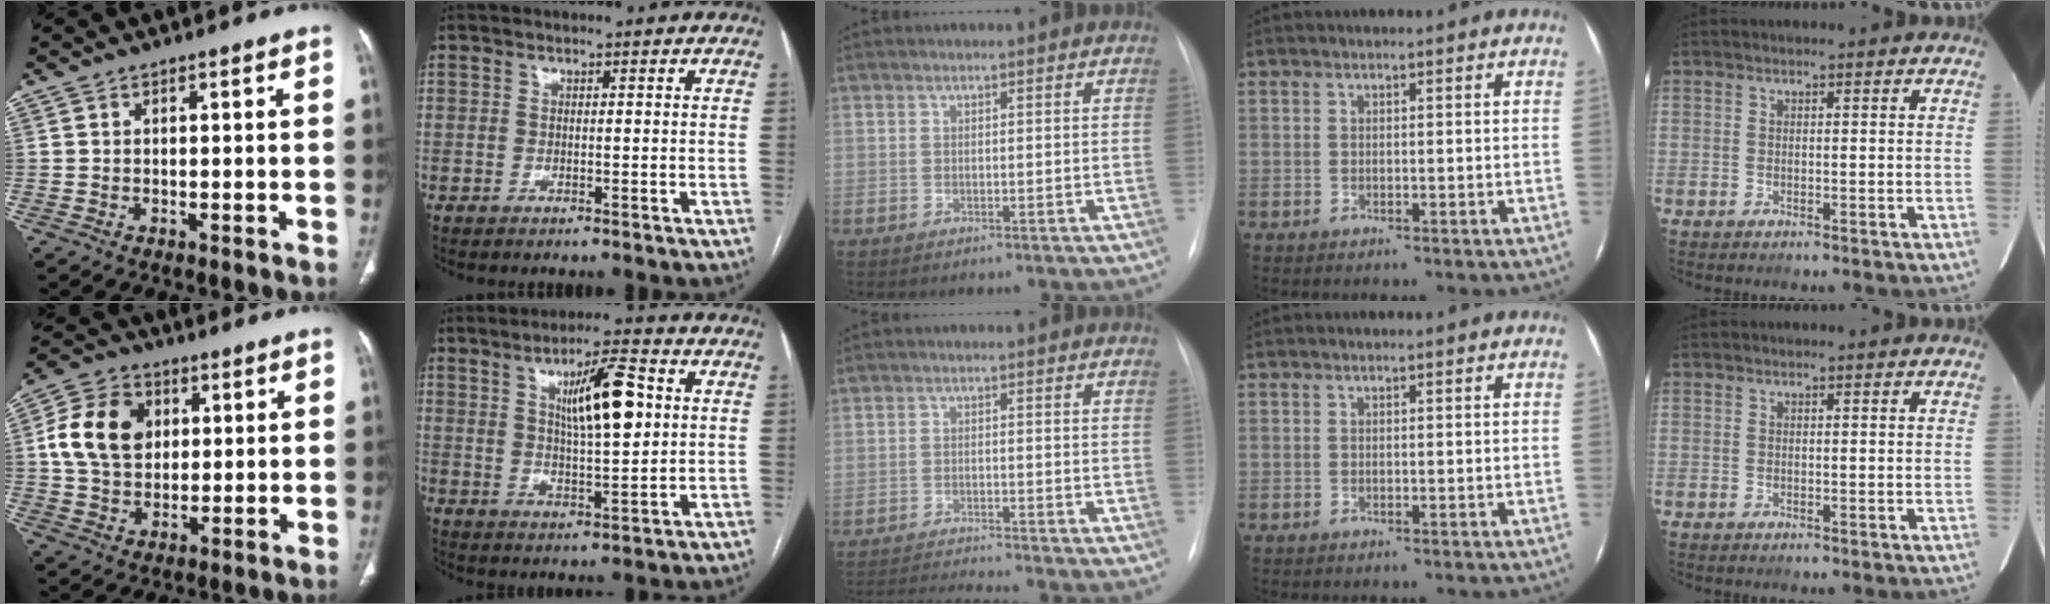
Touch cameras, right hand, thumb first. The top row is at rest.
{"thumb": {"total": 13.2, "force": [2.7, 9.9, 8.3], "torque": [-0.135, 0.007, 0.046]}, "index": {"total": 10.2, "force": [2.6, 2.0, 9.6], "torque": [-0.161, 0.007, 0.046]}, "middle": {"total": 6.5, "force": [-6.0, -1.9, 1.7], "torque": [-0.030, -0.017, -0.100]}}